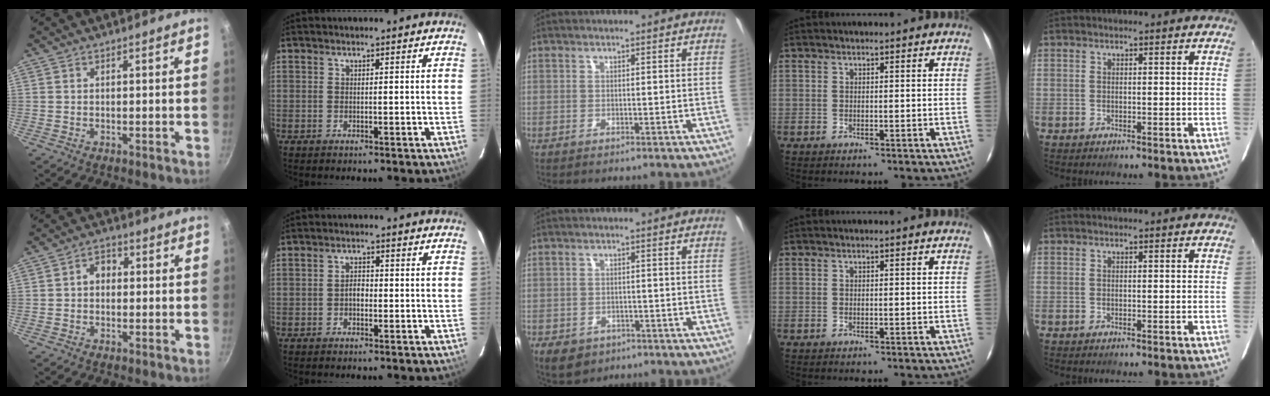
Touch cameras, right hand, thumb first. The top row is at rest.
{"thumb": {"total": 3.7, "force": [0.1, 2.9, 2.2], "torque": [-0.013, 0.011, -0.005]}, "index": {"total": 1.9, "force": [-0.6, 1.3, 1.3], "torque": [-0.024, 0.008, -0.012]}, "middle": {"total": 5.9, "force": [-3.1, 4.2, 2.6], "torque": [-0.061, -0.014, -0.043]}}